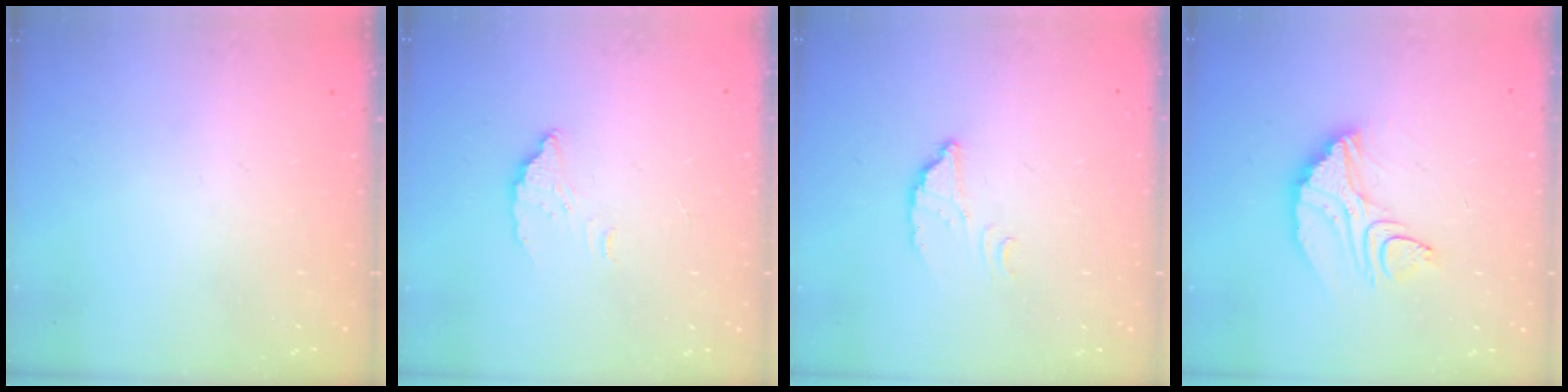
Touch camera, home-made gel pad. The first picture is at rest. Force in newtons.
{"total": 3.8, "press": 3.8, "slide": 0.2}
{"total": 2.6, "press": 2.6, "slide": 0.1}
{"total": 11.0, "press": 11.0, "slide": 0.7}